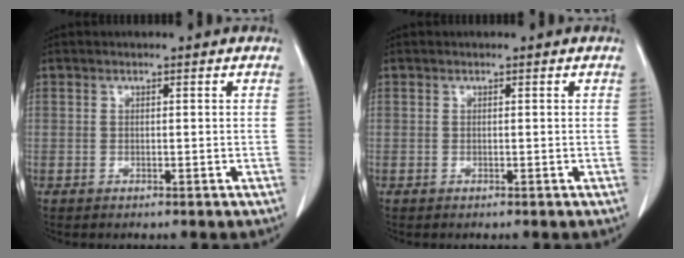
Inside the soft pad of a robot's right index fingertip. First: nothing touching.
{"total": 0.0}